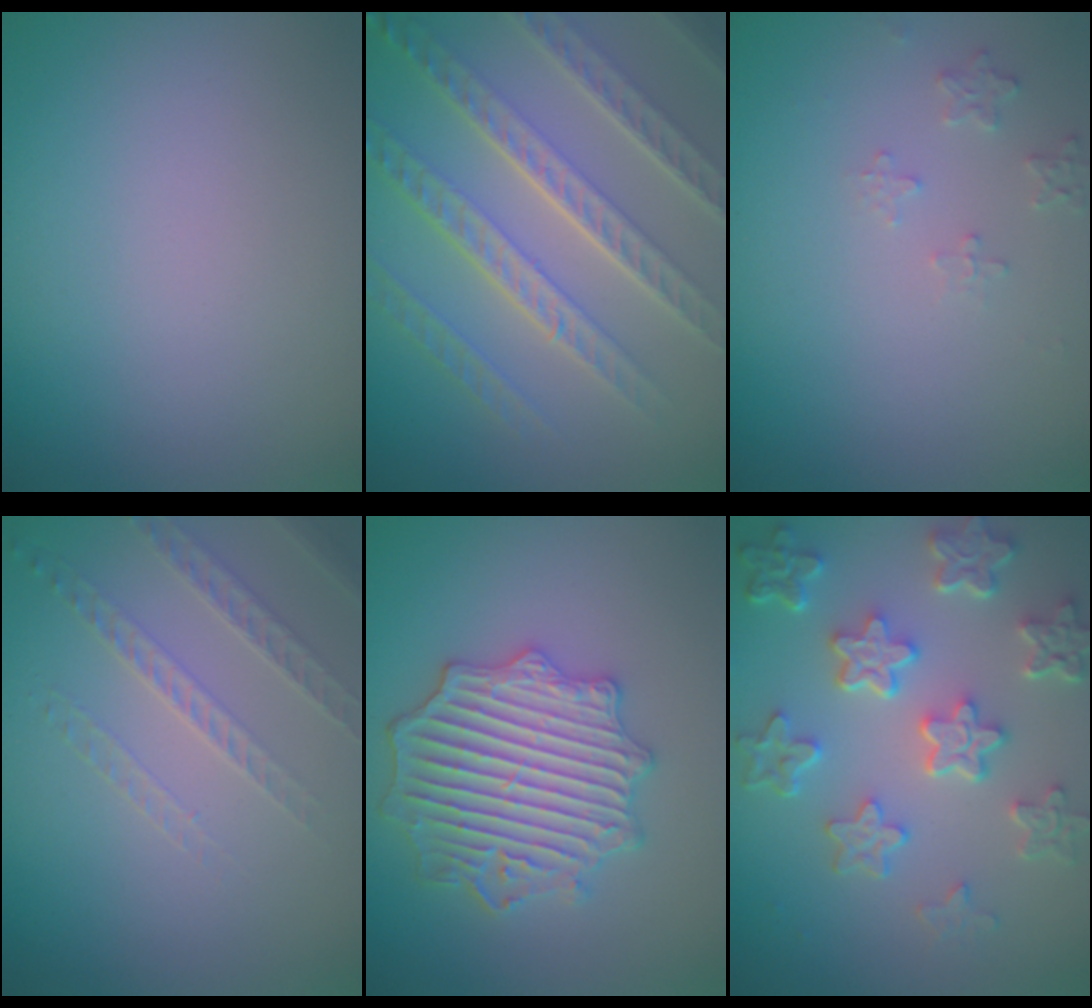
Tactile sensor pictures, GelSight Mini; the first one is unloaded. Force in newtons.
{"total": 7.8, "press": 5.4, "slide": 5.6}
{"total": 1.3, "press": 1.3, "slide": 0.2}
{"total": 1.6, "press": 1.3, "slide": 0.9}
{"total": 5.2, "press": 5.1, "slide": 0.9}
{"total": 6.6, "press": 5.0, "slide": 4.3}